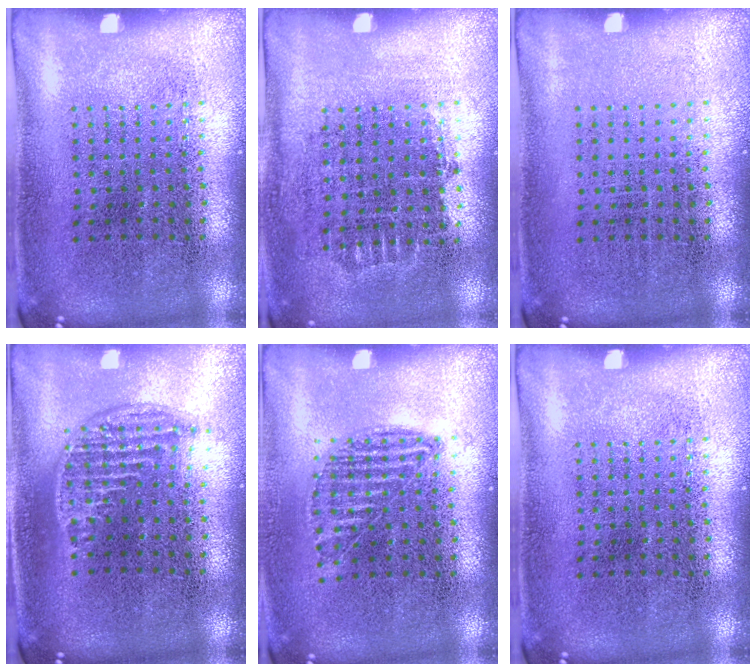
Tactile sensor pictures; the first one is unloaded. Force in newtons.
{"total": 0.7, "press": 0.6, "slide": 0.3}
{"total": 0.0}
{"total": 1.3, "press": 1.1, "slide": 0.6}
{"total": 0.9, "press": 0.9, "slide": 0.4}
{"total": 0.0}